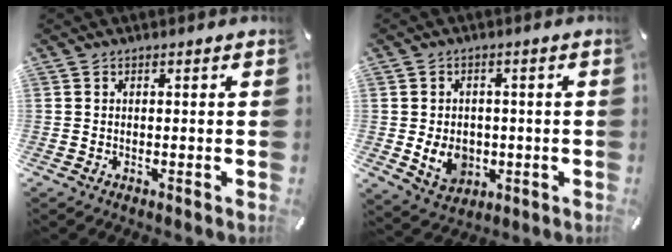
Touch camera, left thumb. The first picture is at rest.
{"total": 7.7, "force": [-1.4, 6.4, 4.1], "torque": [-0.076, 0.007, -0.022]}